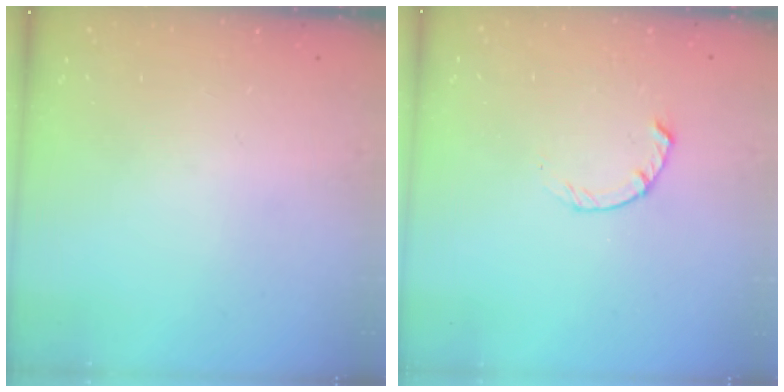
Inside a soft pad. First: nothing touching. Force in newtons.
{"total": 1.8, "press": 1.8, "slide": 0.3}